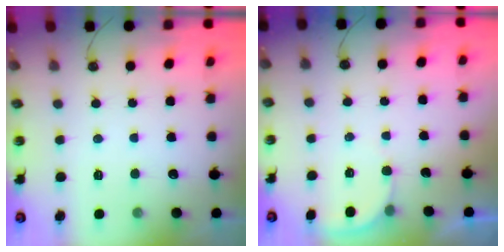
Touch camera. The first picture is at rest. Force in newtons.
{"total": 2.9, "press": 2.9, "slide": 0.2}